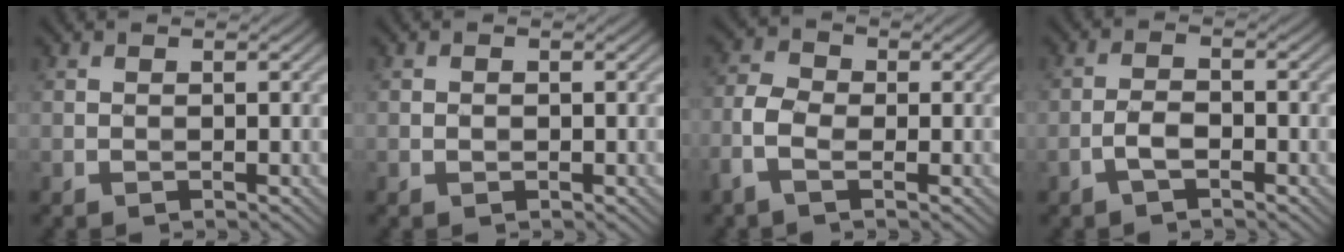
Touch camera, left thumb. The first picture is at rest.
{"total": 0.6, "force": [-0.2, 0.4, 0.4], "torque": [-0.010, 0.000, -0.006]}
{"total": 4.3, "force": [-1.5, 2.5, 3.2], "torque": [-0.082, 0.007, -0.043]}
{"total": 2.7, "force": [-1.6, 0.9, 2.0], "torque": [-0.044, 0.004, -0.038]}